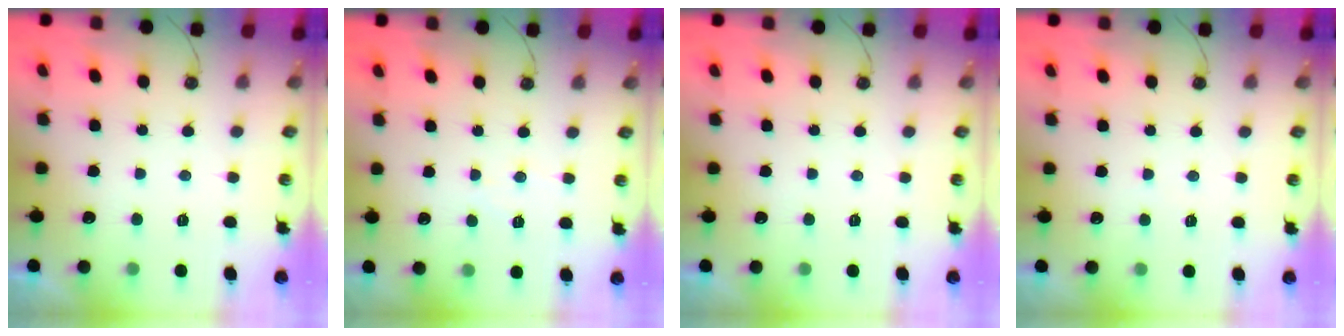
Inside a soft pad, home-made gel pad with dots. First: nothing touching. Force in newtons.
{"total": 4.4, "press": 4.4, "slide": 0.6}
{"total": 0.0}
{"total": 3.3, "press": 3.2, "slide": 0.5}